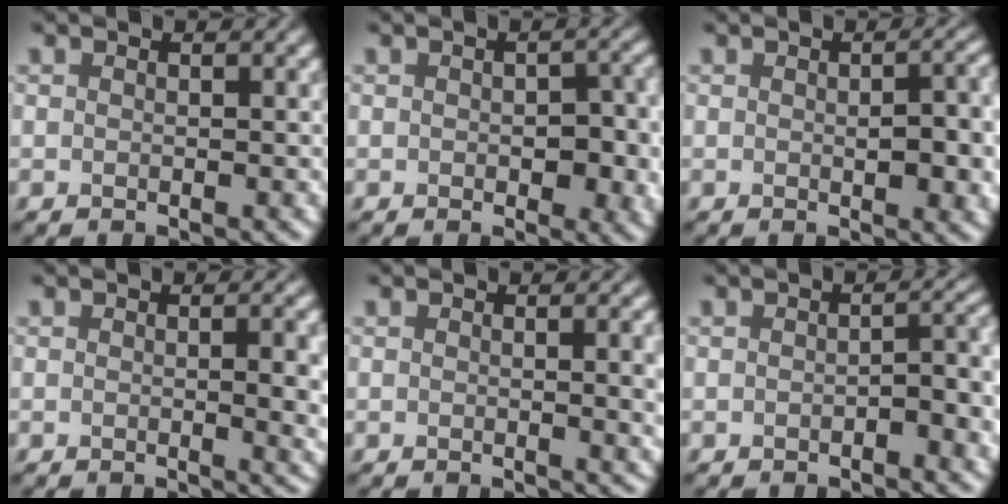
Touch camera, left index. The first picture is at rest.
{"total": 3.7, "force": [-0.2, 2.0, 3.1], "torque": [-0.036, -0.006, -0.001]}
{"total": 4.5, "force": [-0.1, 1.6, 4.2], "torque": [-0.054, -0.004, 0.003]}
{"total": 4.0, "force": [0.1, 1.1, 3.8], "torque": [-0.043, 0.000, 0.002]}
{"total": 3.5, "force": [0.3, 1.1, 3.3], "torque": [-0.030, 0.003, 0.001]}
{"total": 3.3, "force": [-0.8, 1.0, 3.1], "torque": [-0.043, 0.002, -0.011]}